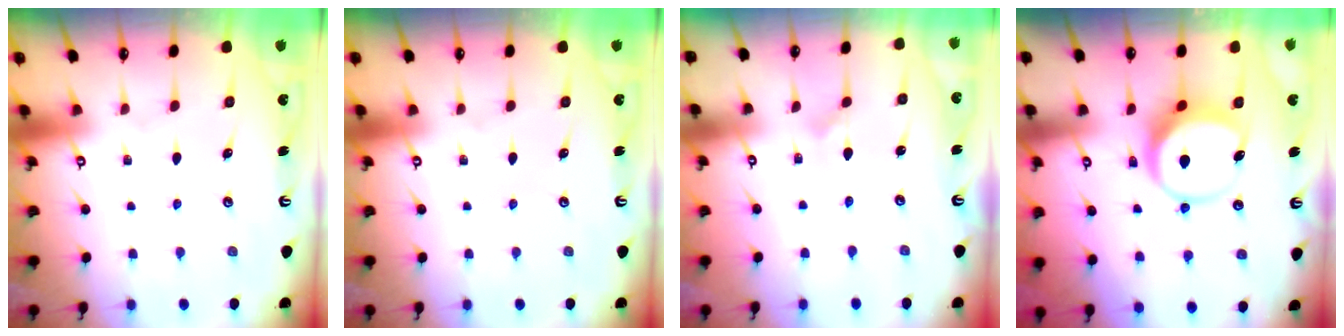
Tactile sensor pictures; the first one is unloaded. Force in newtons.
{"total": 0.0}
{"total": 0.9, "press": 0.9, "slide": 0.0}
{"total": 7.0, "press": 6.9, "slide": 1.0}